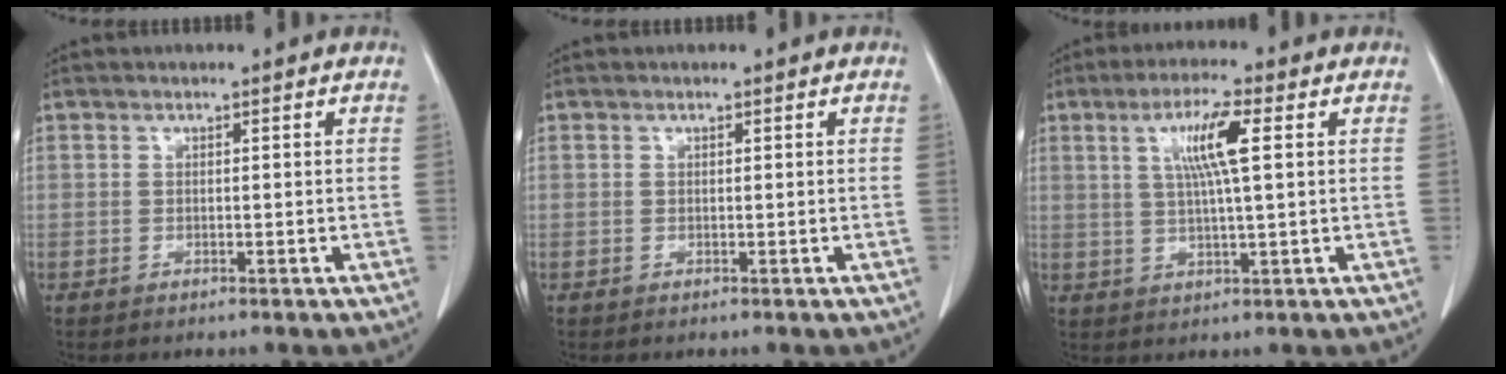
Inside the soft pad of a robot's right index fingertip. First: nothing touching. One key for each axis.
{"total": 0.0}
{"total": 7.2, "fx": 2.1, "fy": 0.1, "fz": 6.8, "tx": -0.128, "ty": 0.005, "tz": 0.039}